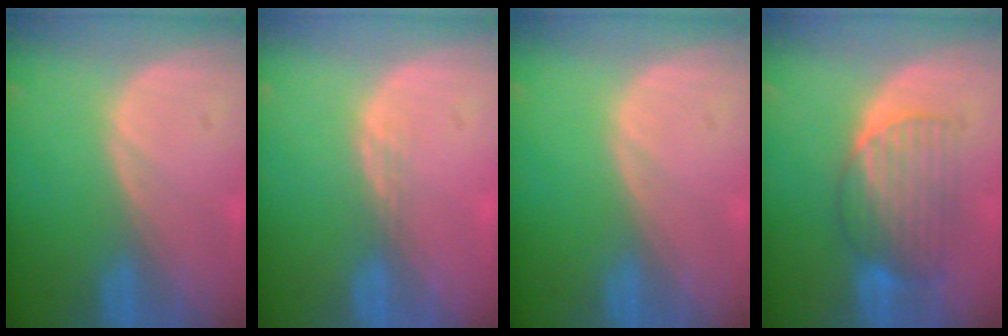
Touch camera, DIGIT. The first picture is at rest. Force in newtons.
{"total": 1.4, "press": 1.1, "slide": 0.9}
{"total": 0.0}
{"total": 6.8, "press": 6.7, "slide": 0.9}